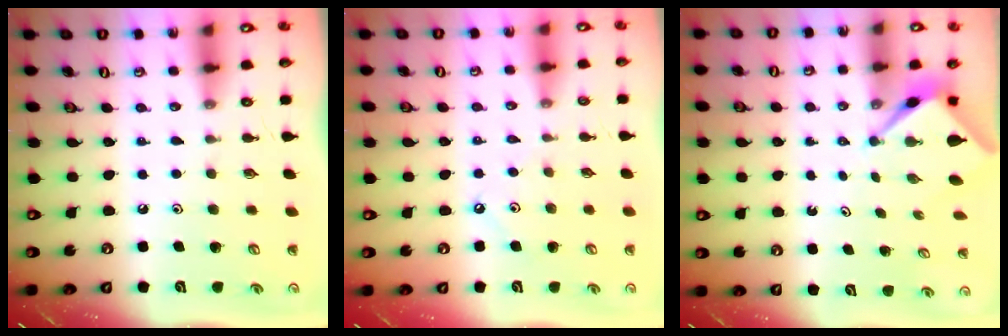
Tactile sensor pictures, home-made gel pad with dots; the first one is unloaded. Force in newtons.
{"total": 5.5, "press": 5.5, "slide": 0.5}
{"total": 2.5, "press": 2.5, "slide": 0.2}